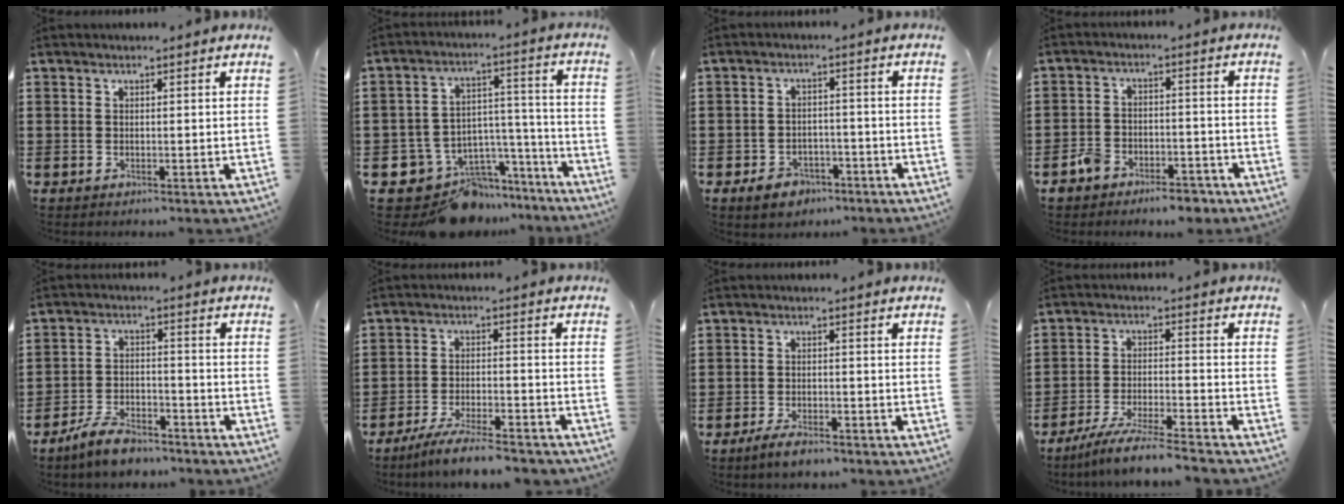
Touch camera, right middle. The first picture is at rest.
{"total": 9.5, "force": [-8.1, 5.0, 1.0], "torque": [-0.018, 0.024, -0.143]}
{"total": 3.6, "force": [-3.0, 1.8, 0.9], "torque": [-0.019, 0.009, -0.061]}
{"total": 5.5, "force": [-4.9, 1.8, 1.5], "torque": [-0.044, 0.012, -0.104]}
{"total": 5.9, "force": [-5.2, 1.6, 2.3], "torque": [-0.056, 0.005, -0.103]}
{"total": 6.3, "force": [-5.7, 0.4, 2.7], "torque": [-0.053, -0.005, -0.109]}
{"total": 3.0, "force": [-2.6, 0.7, 1.3], "torque": [-0.030, 0.004, -0.053]}
{"total": 6.5, "force": [-6.0, -0.2, 2.6], "torque": [-0.057, -0.013, -0.116]}